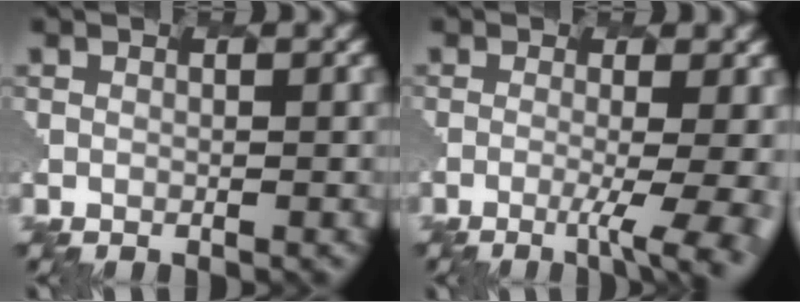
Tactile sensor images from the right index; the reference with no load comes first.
{"total": 4.9, "force": [-1.5, 1.2, 4.5], "torque": [-0.072, -0.014, -0.018]}